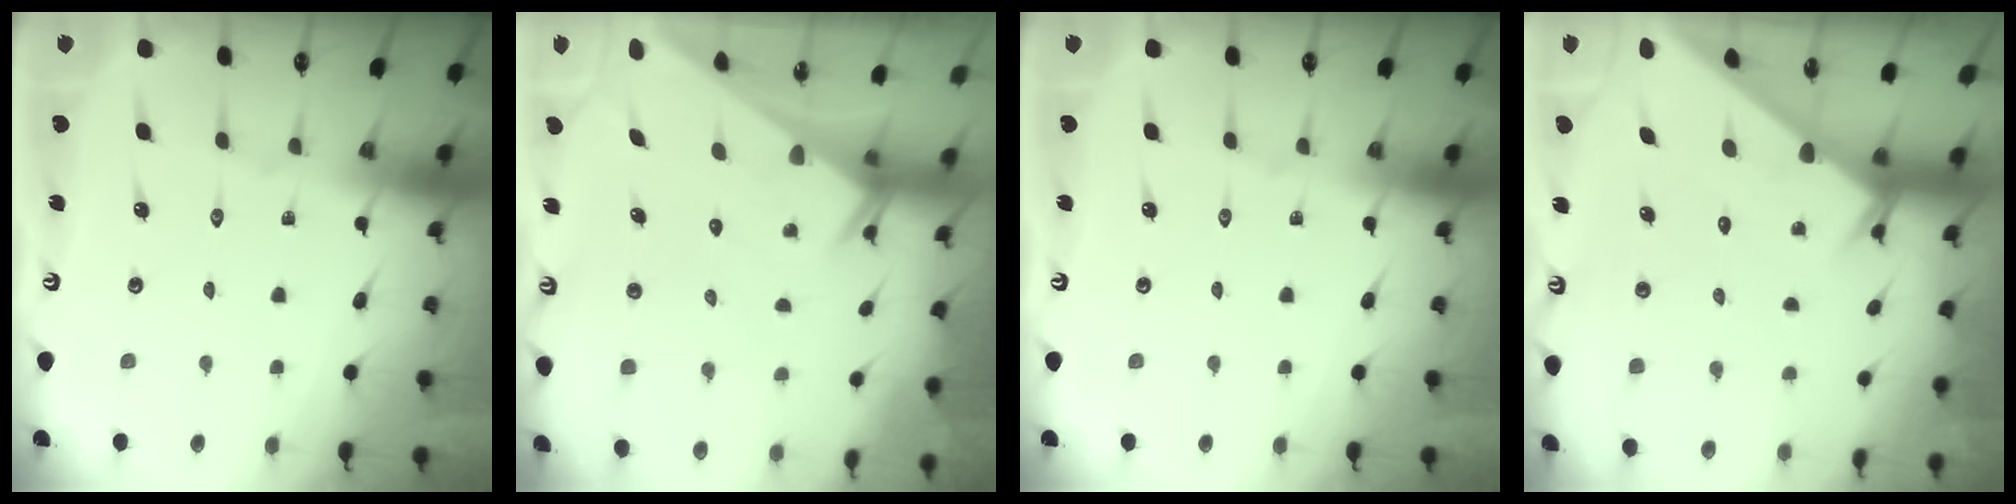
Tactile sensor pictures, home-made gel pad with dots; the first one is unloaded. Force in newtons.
{"total": 2.7, "press": 2.7, "slide": 0.1}
{"total": 0.0}
{"total": 3.9, "press": 3.9, "slide": 0.2}